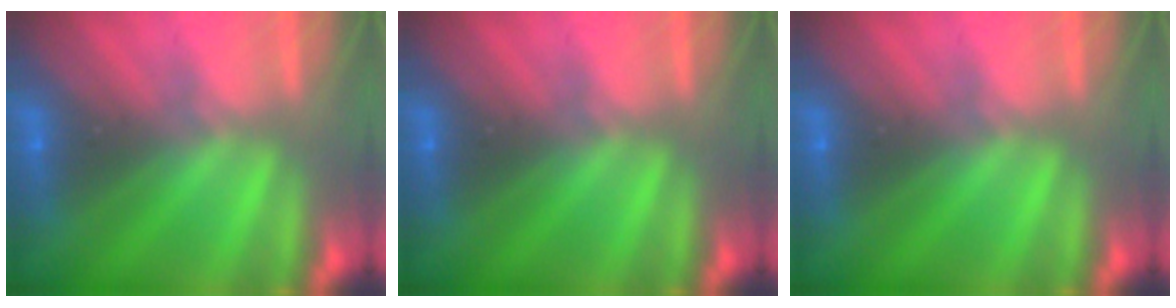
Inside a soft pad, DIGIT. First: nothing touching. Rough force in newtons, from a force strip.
{"total": 0.0}
{"total": 0.0}